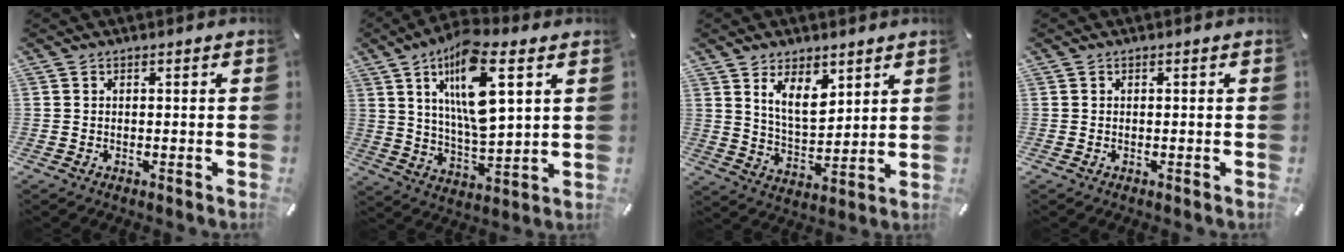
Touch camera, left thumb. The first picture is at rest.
{"total": 15.8, "force": [7.2, 5.6, 12.9], "torque": [-0.254, -0.021, 0.117]}
{"total": 9.0, "force": [5.6, 4.7, 5.2], "torque": [-0.097, -0.026, 0.102]}
{"total": 0.0}